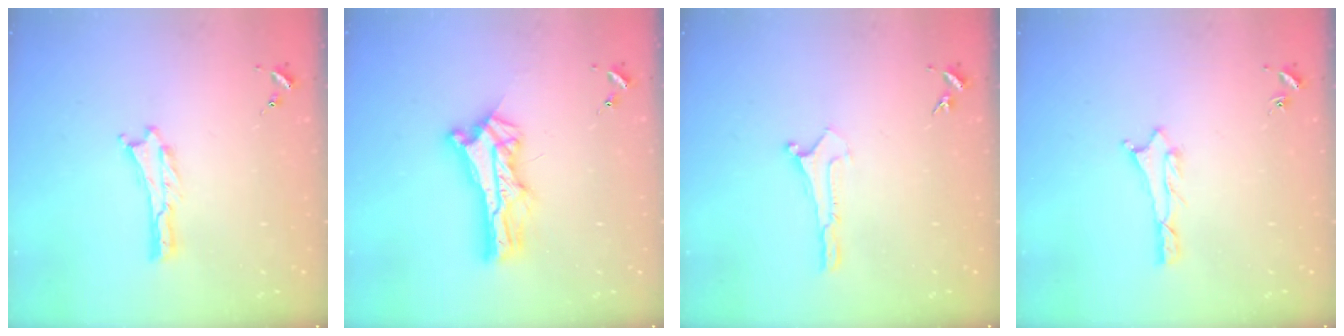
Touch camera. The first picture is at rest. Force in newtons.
{"total": 9.3, "press": 9.3, "slide": 0.7}
{"total": 0.0}
{"total": 0.9, "press": 0.8, "slide": 0.1}